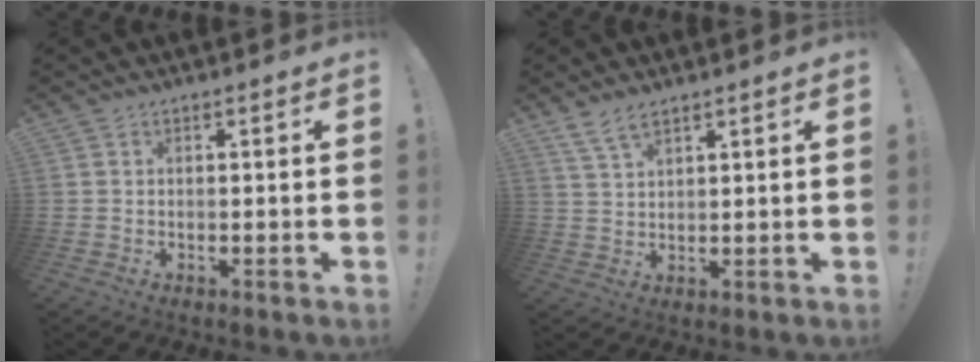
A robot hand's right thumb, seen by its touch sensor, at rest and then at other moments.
{"total": 5.2, "force": [4.1, 1.8, 2.6], "torque": [-0.053, -0.015, 0.078]}